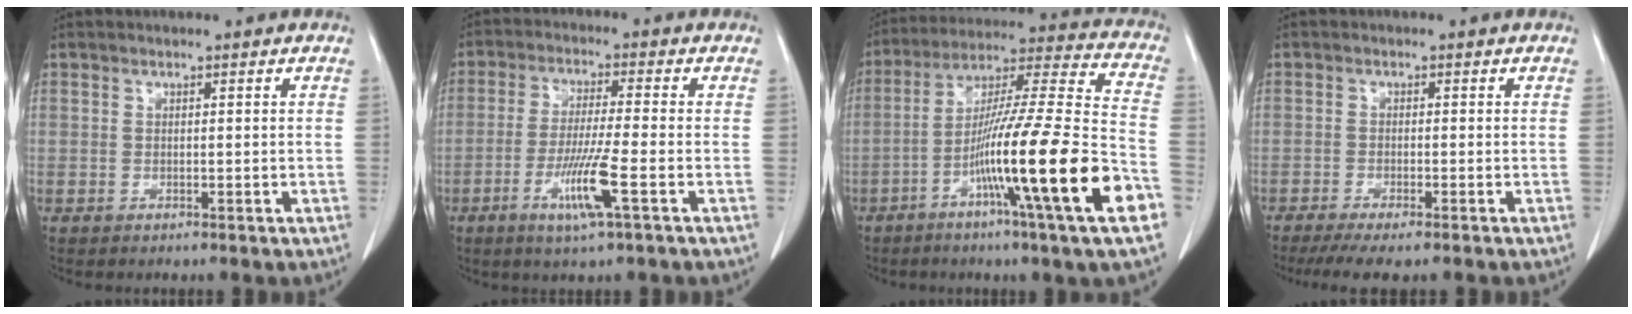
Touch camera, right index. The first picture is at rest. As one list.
[{"total": 8.2, "force": [-3.3, -0.5, 7.5], "torque": [-0.148, -0.016, -0.061]}, {"total": 23.4, "force": [-8.7, -0.7, 21.7], "torque": [-0.339, -0.026, -0.153]}, {"total": 6.8, "force": [-5.4, 0.8, 4.2], "torque": [-0.060, -0.014, -0.084]}]